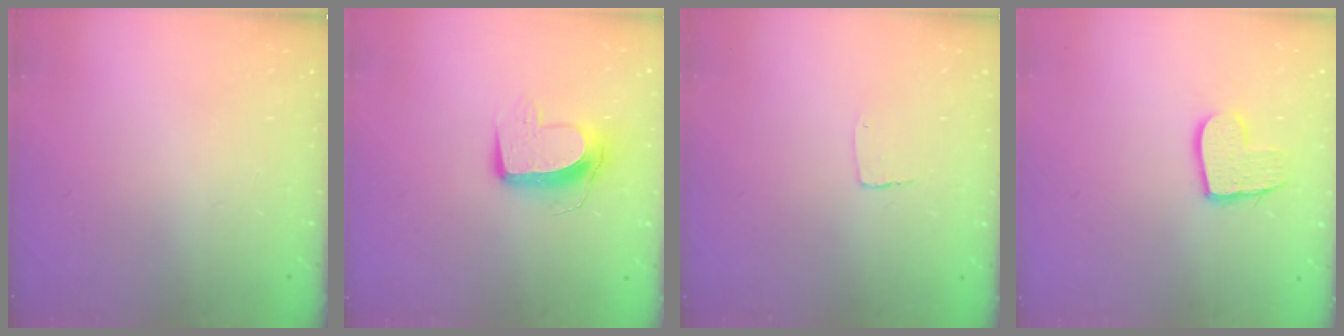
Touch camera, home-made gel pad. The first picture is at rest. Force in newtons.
{"total": 10.8, "press": 10.7, "slide": 0.7}
{"total": 2.7, "press": 2.7, "slide": 0.2}
{"total": 10.7, "press": 10.6, "slide": 0.8}